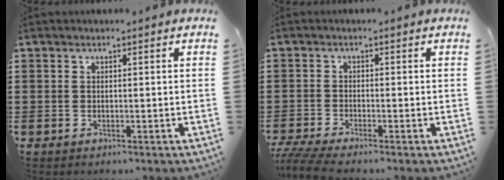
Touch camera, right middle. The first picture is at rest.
{"total": 2.5, "force": [-2.2, 0.0, 1.3], "torque": [-0.036, -0.008, -0.048]}